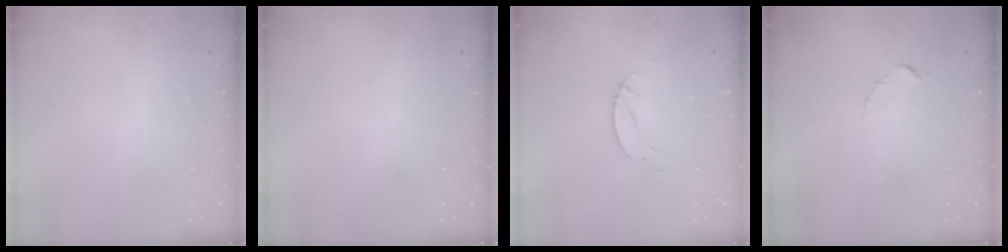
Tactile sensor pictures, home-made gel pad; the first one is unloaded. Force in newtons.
{"total": 0.0}
{"total": 4.0, "press": 4.0, "slide": 0.3}
{"total": 1.5, "press": 1.5, "slide": 0.2}